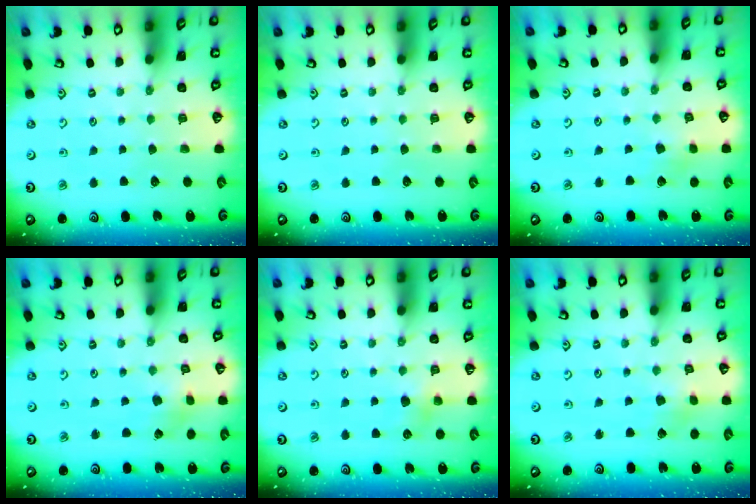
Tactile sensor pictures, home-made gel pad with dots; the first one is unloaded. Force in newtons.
{"total": 0.0}
{"total": 2.3, "press": 2.3, "slide": 0.4}
{"total": 2.6, "press": 2.6, "slide": 0.4}
{"total": 5.9, "press": 5.8, "slide": 0.4}
{"total": 2.6, "press": 2.5, "slide": 0.4}